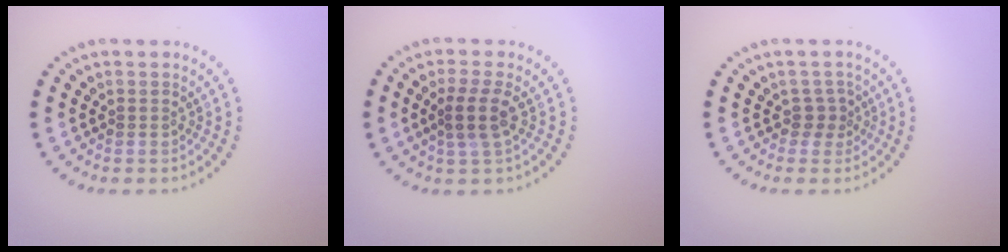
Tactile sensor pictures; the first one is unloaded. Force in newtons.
{"total": 2.6, "press": 2.1, "slide": 1.5}
{"total": 1.7, "press": 1.2, "slide": 1.2}